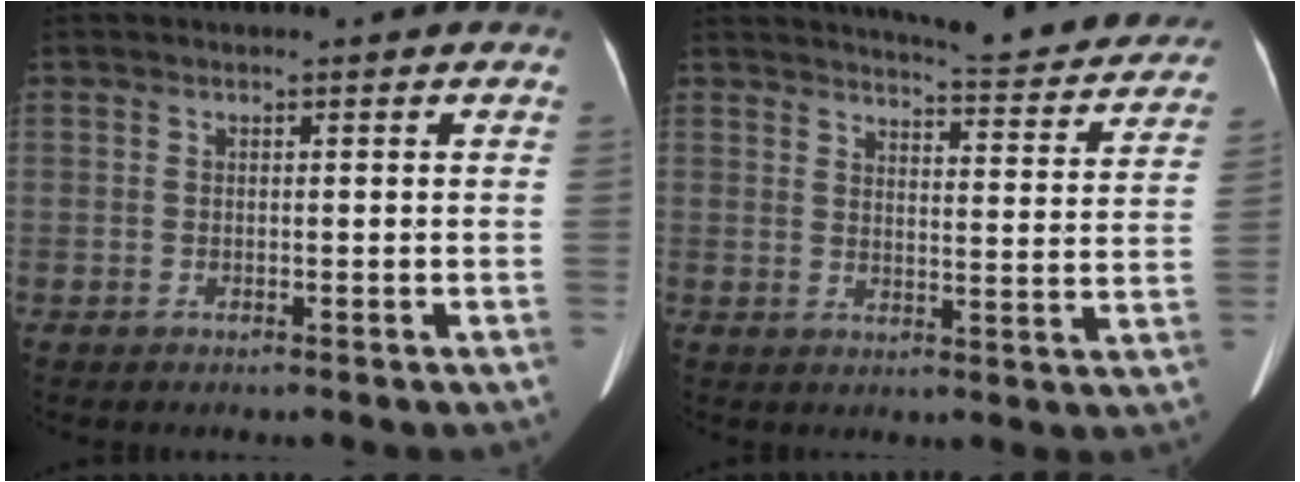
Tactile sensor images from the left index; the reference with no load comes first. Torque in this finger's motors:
{"motor_torque": [0.31, -0.52, 0.01, 0.05]}